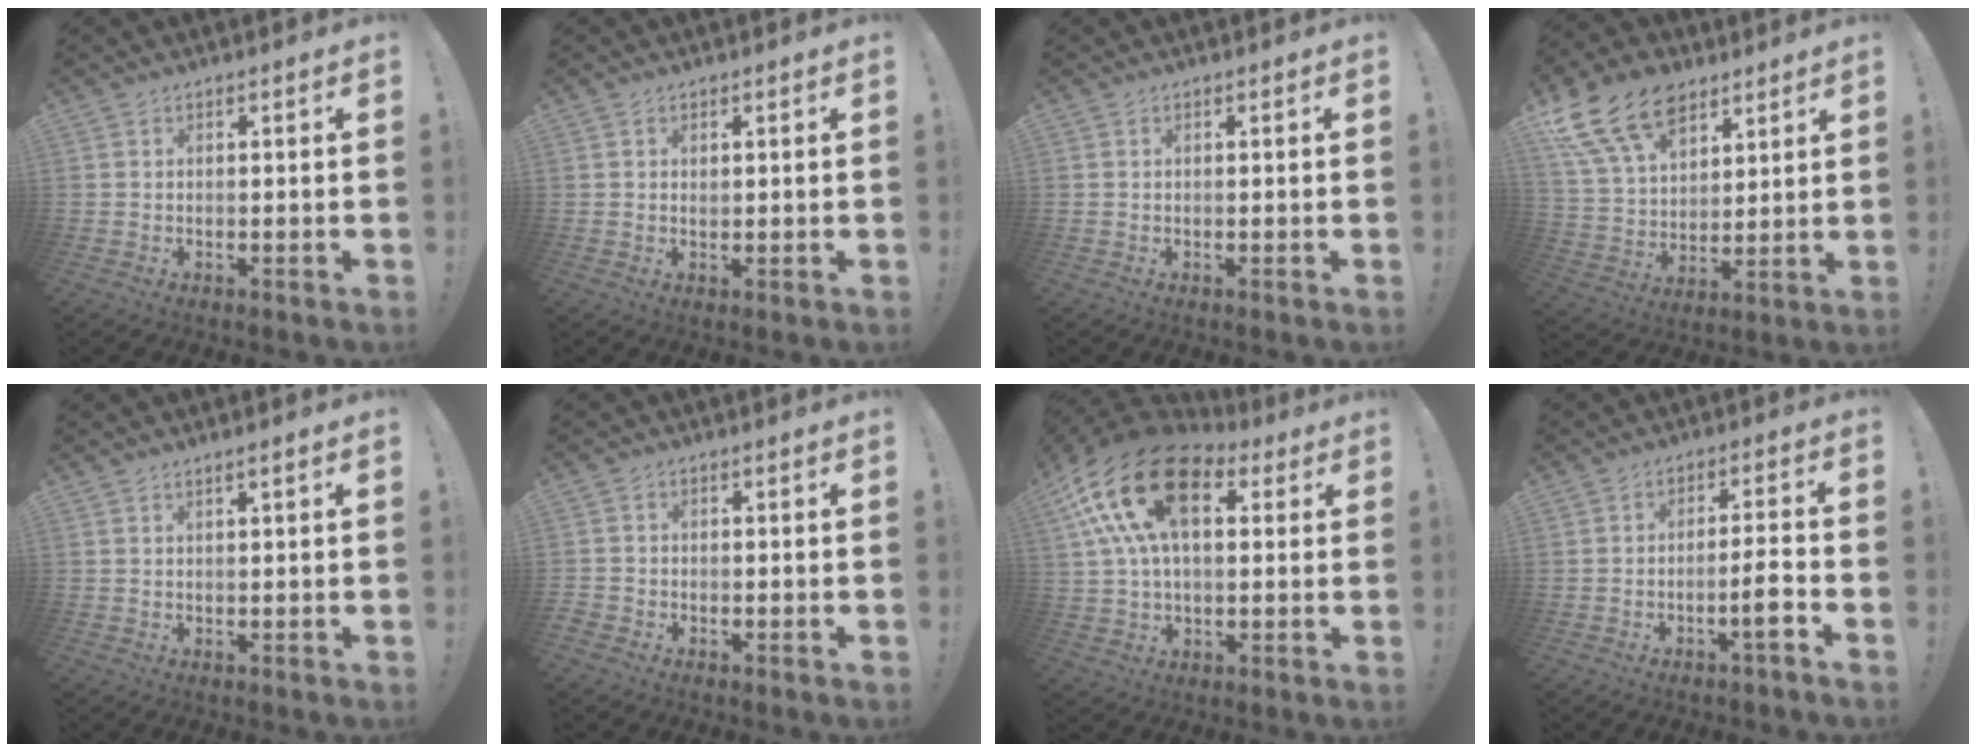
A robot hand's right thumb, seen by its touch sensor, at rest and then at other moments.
{"total": 0.8, "force": [0.6, 0.6, 0.2], "torque": [0.006, -0.003, 0.009]}
{"total": 0.0}
{"total": 18.2, "force": [10.8, 11.4, 9.2], "torque": [-0.170, -0.065, 0.204]}
{"total": 1.6, "force": [0.8, 0.0, 1.4], "torque": [-0.022, -0.002, 0.012]}
{"total": 1.7, "force": [-1.2, 1.2, 0.5], "torque": [-0.011, 0.008, -0.019]}
{"total": 24.4, "force": [8.4, 13.9, 18.2], "torque": [-0.340, -0.017, 0.151]}
{"total": 6.3, "force": [-3.1, 0.9, 5.4], "torque": [-0.081, 0.010, -0.051]}